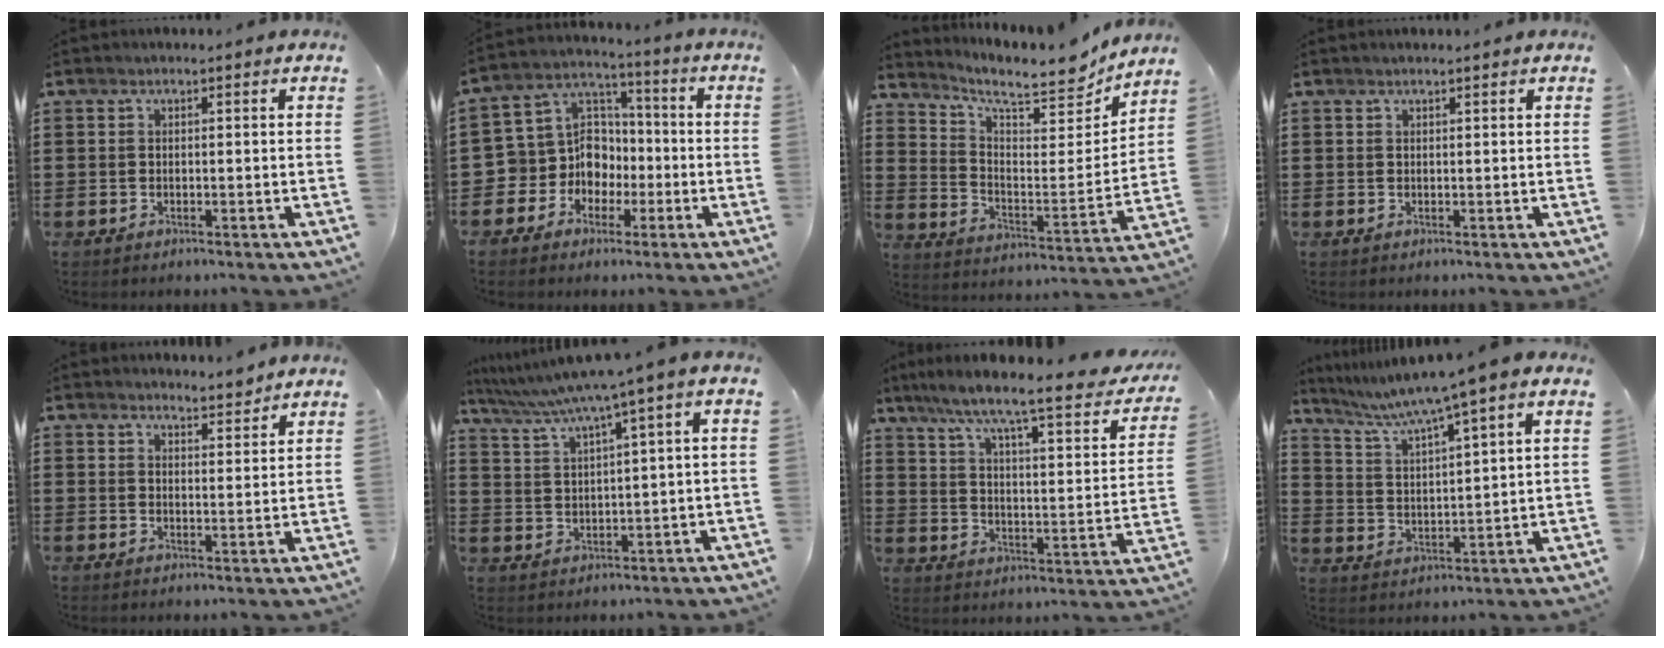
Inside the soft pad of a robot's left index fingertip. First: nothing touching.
{"total": 8.7, "force": [-2.1, 8.2, 2.0], "torque": [-0.087, 0.002, -0.042]}
{"total": 8.8, "force": [7.7, 1.5, 3.8], "torque": [-0.087, -0.064, 0.126]}
{"total": 0.6, "force": [0.4, 0.0, 0.4], "torque": [-0.007, -0.001, 0.009]}
{"total": 3.4, "force": [3.3, 0.4, 0.4], "torque": [-0.017, -0.008, 0.063]}
{"total": 5.0, "force": [2.9, -0.6, 4.0], "torque": [-0.088, -0.024, 0.044]}
{"total": 7.2, "force": [6.0, -0.4, 4.0], "torque": [-0.097, -0.056, 0.088]}
{"total": 6.3, "force": [4.8, -0.8, 4.0], "torque": [-0.097, -0.033, 0.073]}